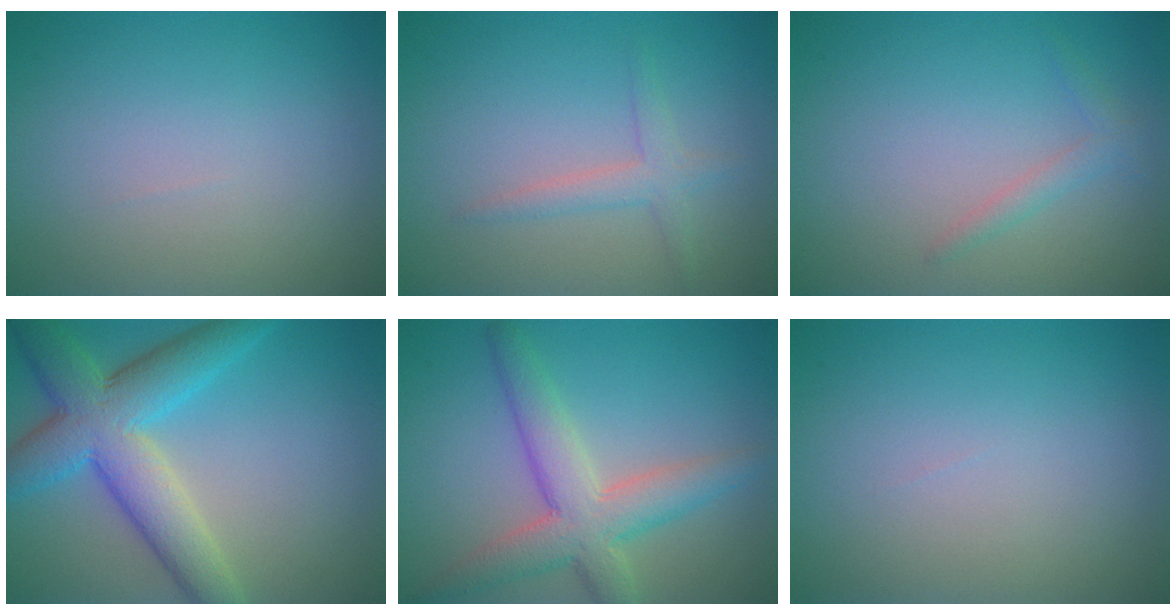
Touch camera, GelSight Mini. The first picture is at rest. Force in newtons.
{"total": 2.0, "press": 2.0, "slide": 0.1}
{"total": 1.3, "press": 1.3, "slide": 0.0}
{"total": 8.3, "press": 8.3, "slide": 0.4}
{"total": 5.7, "press": 5.7, "slide": 0.2}
{"total": 0.0}